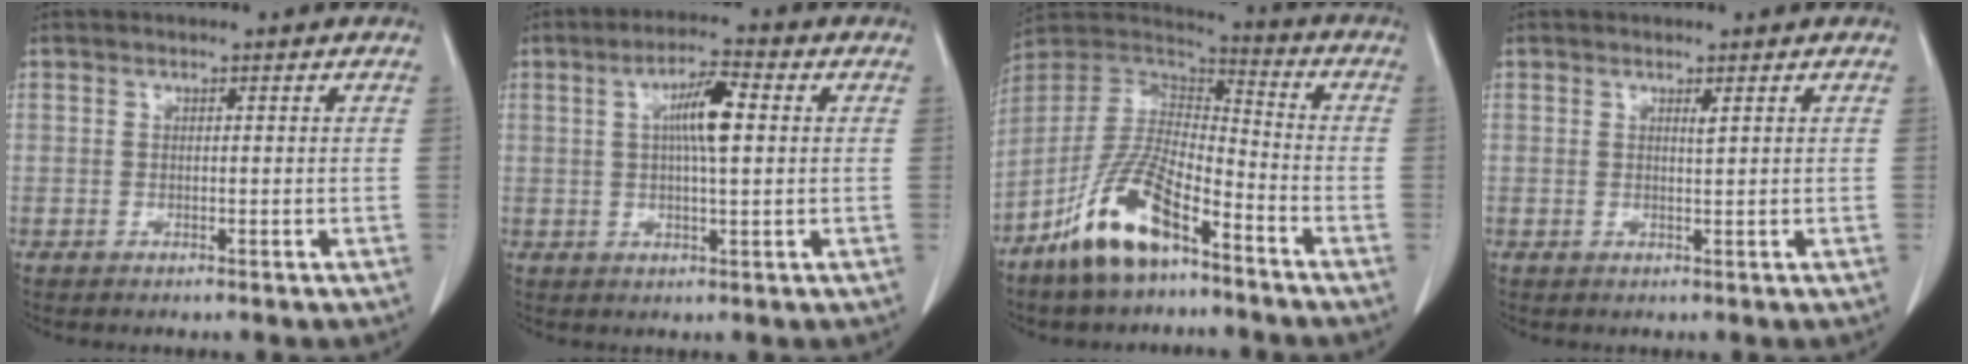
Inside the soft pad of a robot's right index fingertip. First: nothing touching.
{"total": 6.6, "force": [1.3, 0.9, 6.4], "torque": [-0.115, 0.009, 0.020]}
{"total": 13.8, "force": [-8.6, 4.3, 9.9], "torque": [-0.203, 0.004, -0.163]}
{"total": 0.9, "force": [0.5, -0.1, 0.7], "torque": [-0.017, -0.005, 0.010]}